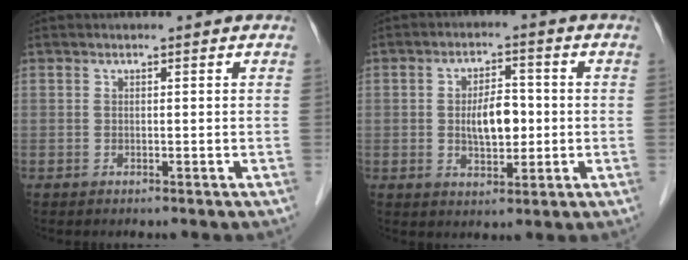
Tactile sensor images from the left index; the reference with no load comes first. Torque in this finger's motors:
{"motor_torque": [0.59, -0.10, 0.36, 0.05]}